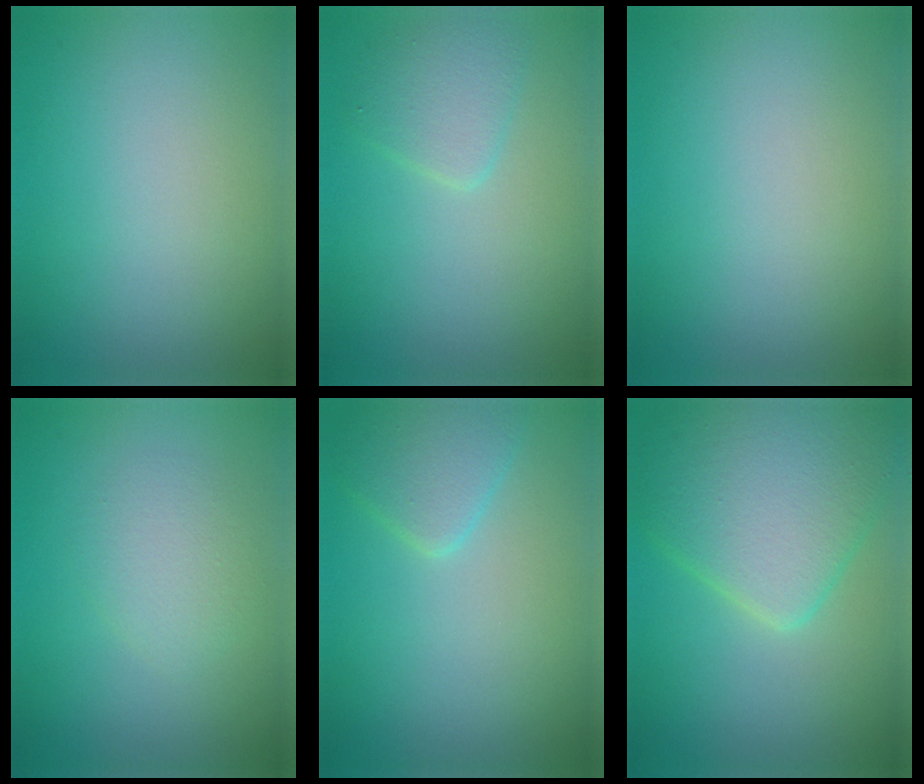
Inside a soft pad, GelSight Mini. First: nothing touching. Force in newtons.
{"total": 2.3, "press": 2.3, "slide": 0.1}
{"total": 0.0}
{"total": 2.3, "press": 2.3, "slide": 0.1}
{"total": 2.7, "press": 2.7, "slide": 0.1}
{"total": 7.5, "press": 7.5, "slide": 0.1}